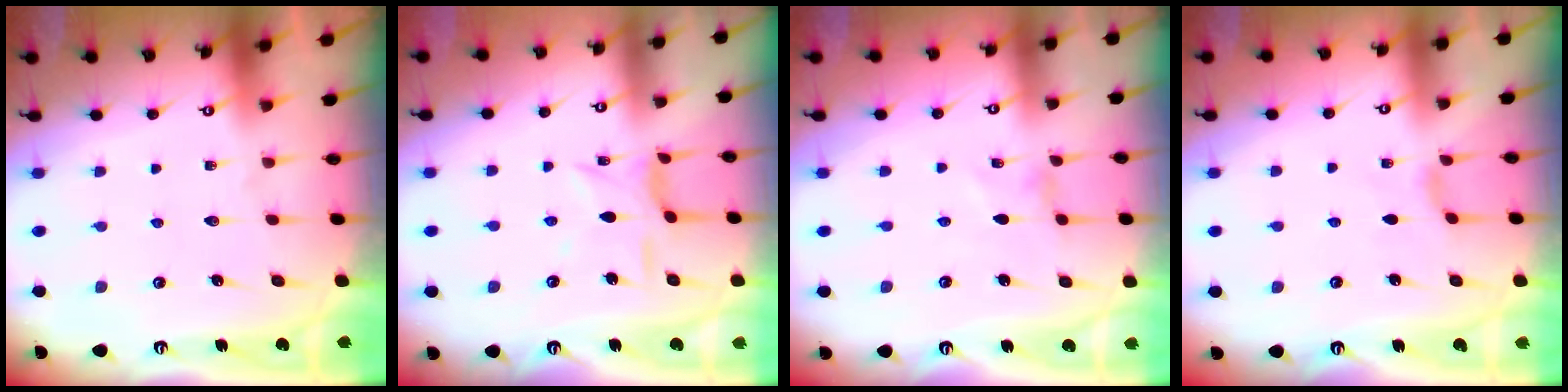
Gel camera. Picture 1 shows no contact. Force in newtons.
{"total": 5.9, "press": 5.8, "slide": 0.9}
{"total": 0.0}
{"total": 2.1, "press": 2.1, "slide": 0.4}